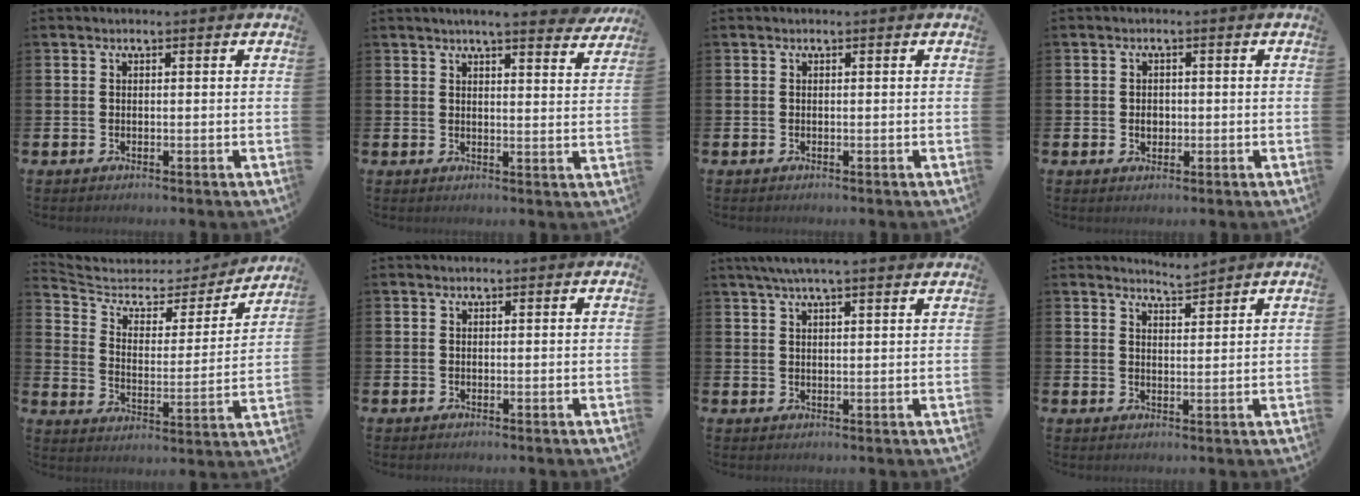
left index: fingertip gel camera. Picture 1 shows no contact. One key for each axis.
{"total": 5.1, "fx": 4.8, "fy": 0.0, "fz": 1.8, "tx": -0.031, "ty": -0.024, "tz": 0.081}
{"total": 0.0}
{"total": 1.8, "fx": 0.0, "fy": 1.5, "fz": 1.0, "tx": 0.001, "ty": -0.001, "tz": -0.007}
{"total": 5.7, "fx": 4.6, "fy": 2.8, "fz": 1.8, "tx": -0.057, "ty": -0.042, "tz": 0.070}
{"total": 0.0}
{"total": 4.6, "fx": 4.0, "fy": 0.2, "fz": 2.3, "tx": -0.048, "ty": -0.006, "tz": 0.071}
{"total": 3.8, "fx": 3.8, "fy": -0.3, "fz": -0.2, "tx": -0.001, "ty": -0.024, "tz": 0.068}